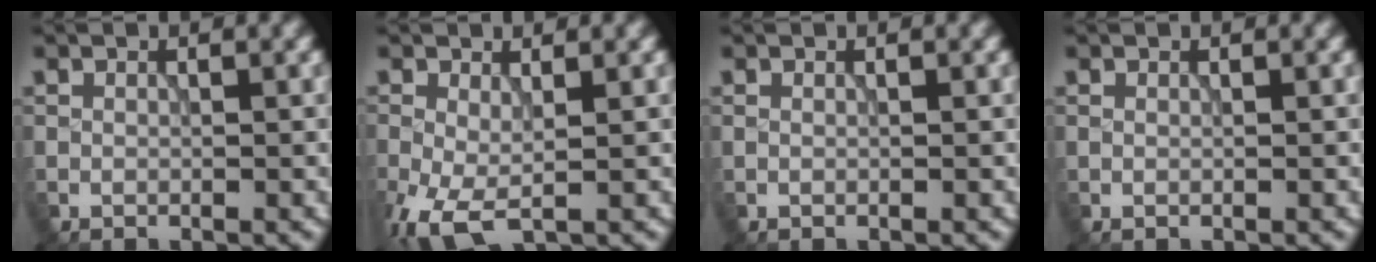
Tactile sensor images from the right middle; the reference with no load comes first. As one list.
[{"total": 5.2, "force": [-2.0, 2.5, 4.1], "torque": [-0.108, -0.020, -0.035]}, {"total": 0.0}, {"total": 0.0}]